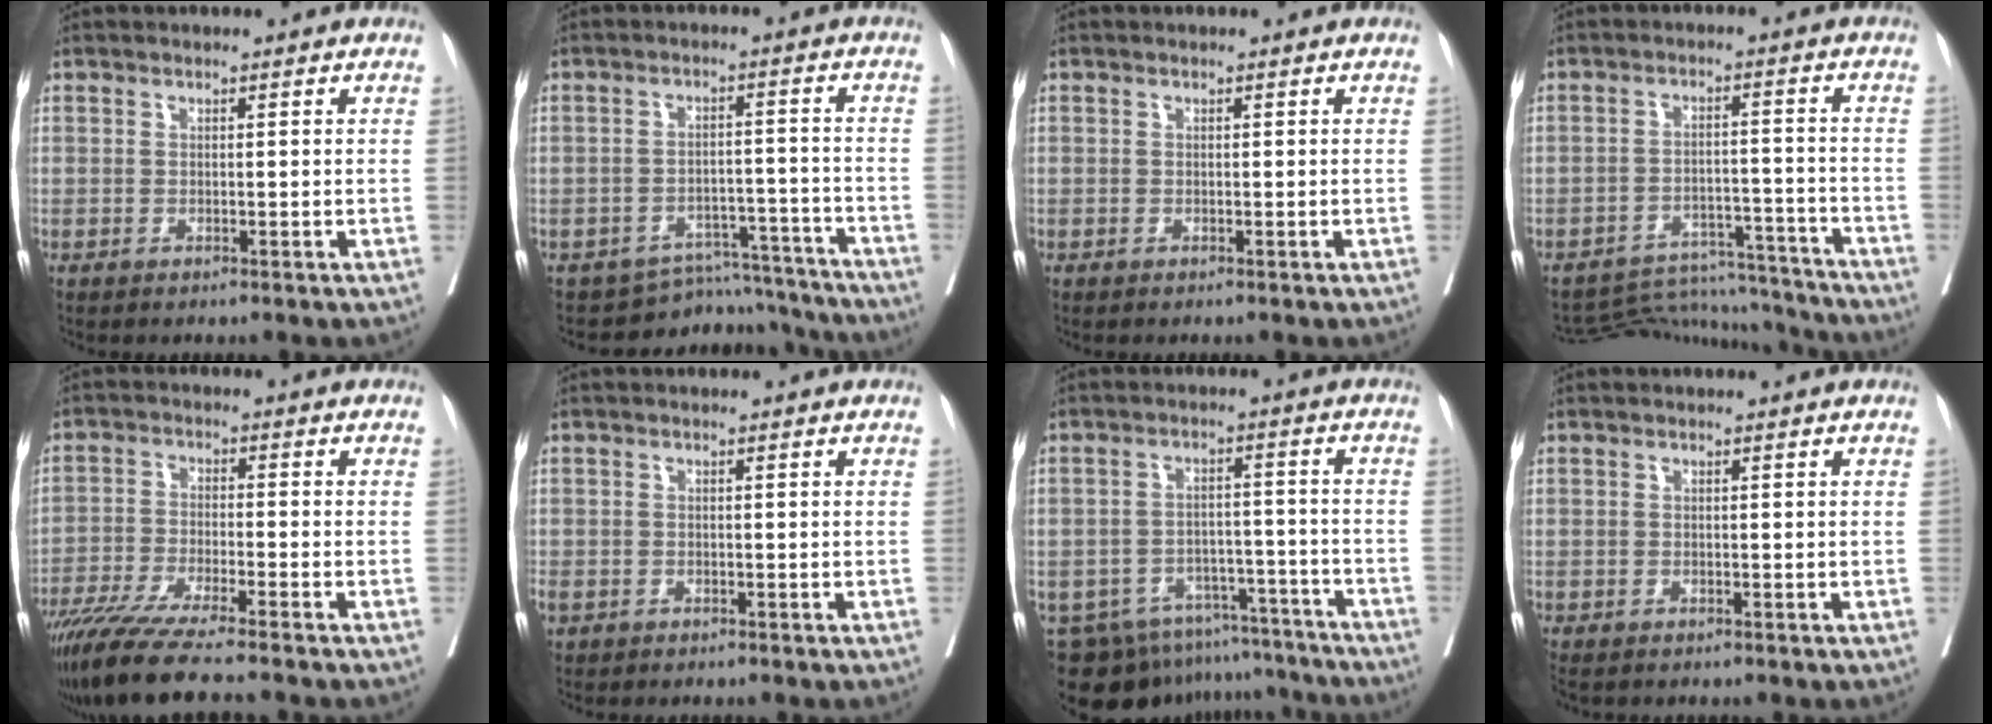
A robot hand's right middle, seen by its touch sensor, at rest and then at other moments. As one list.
[{"total": 9.5, "force": [-9.2, 2.1, -1.3], "torque": [0.031, 0.042, -0.119]}, {"total": 0.0}, {"total": 12.0, "force": [-12.0, 0.8, -0.4], "torque": [0.008, 0.019, -0.172]}, {"total": 11.8, "force": [-9.7, -0.9, 6.6], "torque": [-0.098, -0.038, -0.164]}, {"total": 1.8, "force": [-0.9, 1.2, 1.1], "torque": [-0.035, 0.002, -0.017]}, {"total": 15.4, "force": [-13.8, 6.0, 3.3], "torque": [-0.055, 0.024, -0.180]}, {"total": 1.3, "force": [-1.1, 0.6, 0.4], "torque": [-0.012, -0.004, -0.020]}]